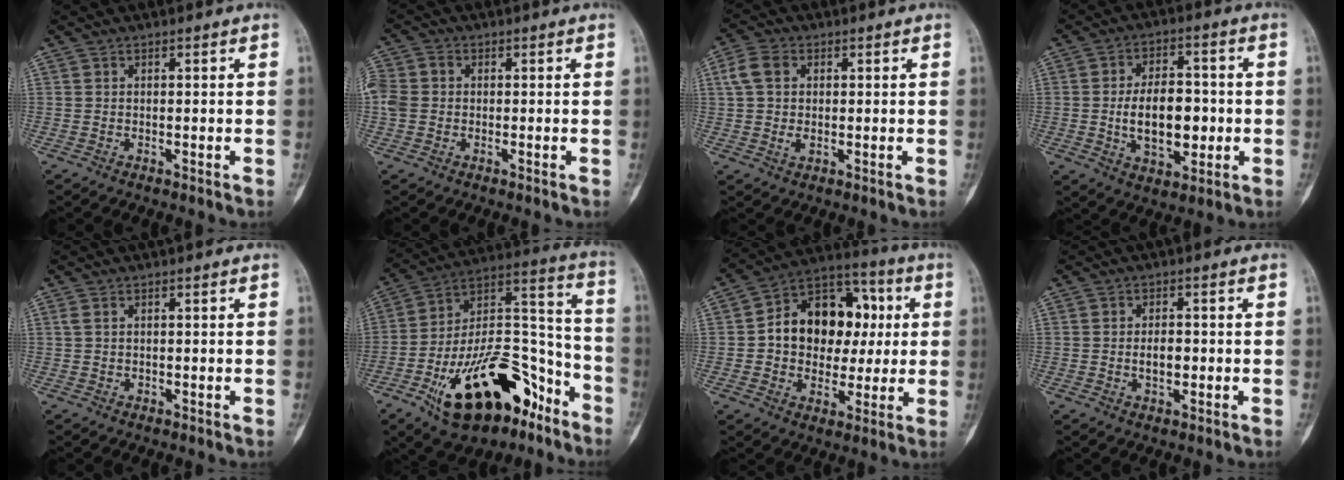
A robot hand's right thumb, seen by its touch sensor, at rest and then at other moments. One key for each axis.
{"total": 7.1, "fx": 0.2, "fy": 5.9, "fz": 3.9, "tx": -0.103, "ty": 0.018, "tz": 0.003}
{"total": 6.4, "fx": 1.1, "fy": 4.5, "fz": 4.3, "tx": -0.085, "ty": 0.006, "tz": 0.021}
{"total": 12.6, "fx": -1.2, "fy": 7.4, "fz": 10.1, "tx": -0.136, "ty": 0.011, "tz": -0.013}
{"total": 1.1, "fx": 0.3, "fy": 0.8, "fz": 0.8, "tx": -0.028, "ty": 0.004, "tz": 0.007}
{"total": 27.8, "fx": -14.9, "fy": 13.4, "fz": 19.2, "tx": -0.301, "ty": 0.089, "tz": -0.239}
{"total": 18.0, "fx": 1.8, "fy": 13.3, "fz": 12.0, "tx": -0.129, "ty": 0.029, "tz": 0.023}
{"total": 3.7, "fx": -0.4, "fy": 2.1, "fz": 3.0, "tx": -0.044, "ty": 0.002, "tz": -0.005}